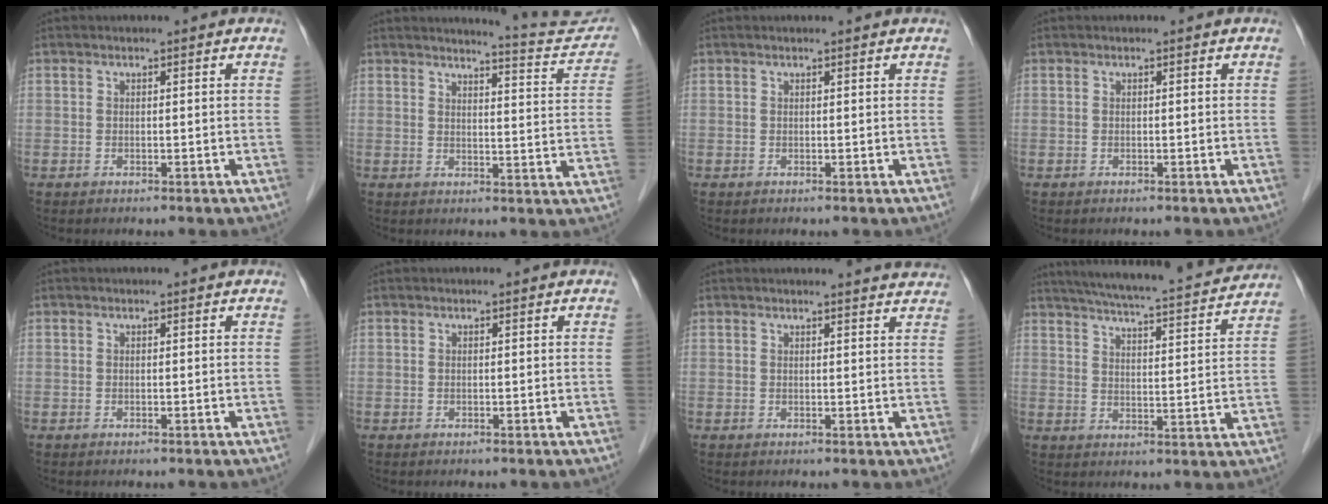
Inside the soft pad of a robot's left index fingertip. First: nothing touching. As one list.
[{"total": 10.3, "force": [10.2, -0.2, 1.3], "torque": [-0.017, -0.050, 0.110]}, {"total": 1.3, "force": [1.3, 0.1, 0.3], "torque": [-0.010, 0.008, 0.014]}, {"total": 0.0}, {"total": 0.0}, {"total": 0.0}, {"total": 6.3, "force": [6.1, 0.2, 1.2], "torque": [-0.010, -0.005, 0.047]}, {"total": 19.6, "force": [17.8, 1.5, 7.9], "torque": [-0.129, 0.000, 0.240]}]